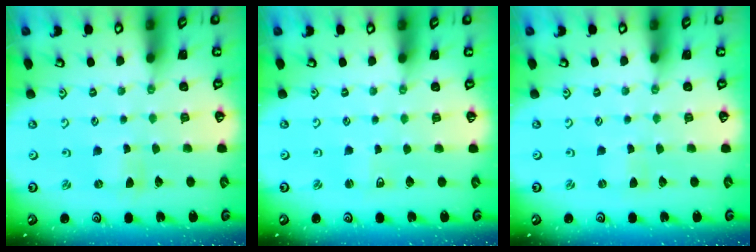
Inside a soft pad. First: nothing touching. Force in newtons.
{"total": 2.1, "press": 2.0, "slide": 0.4}
{"total": 0.0}